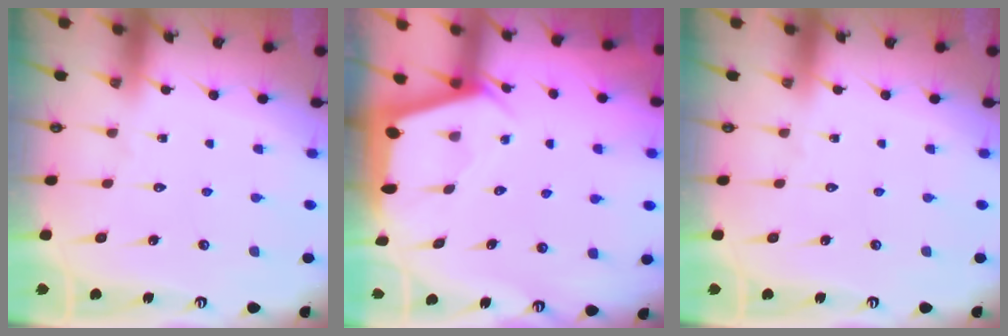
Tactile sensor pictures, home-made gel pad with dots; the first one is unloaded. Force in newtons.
{"total": 2.4, "press": 2.3, "slide": 0.3}
{"total": 0.0}